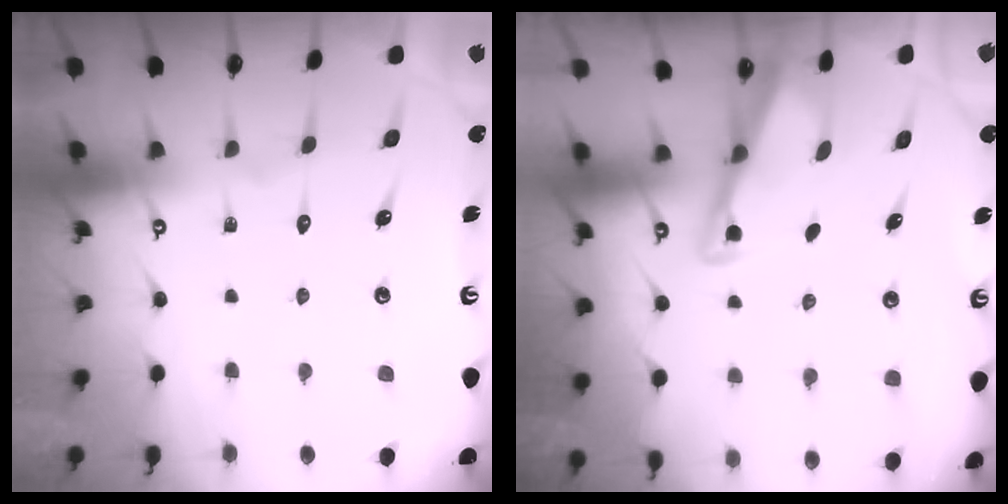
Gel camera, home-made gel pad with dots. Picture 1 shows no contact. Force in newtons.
{"total": 2.9, "press": 2.9, "slide": 0.4}